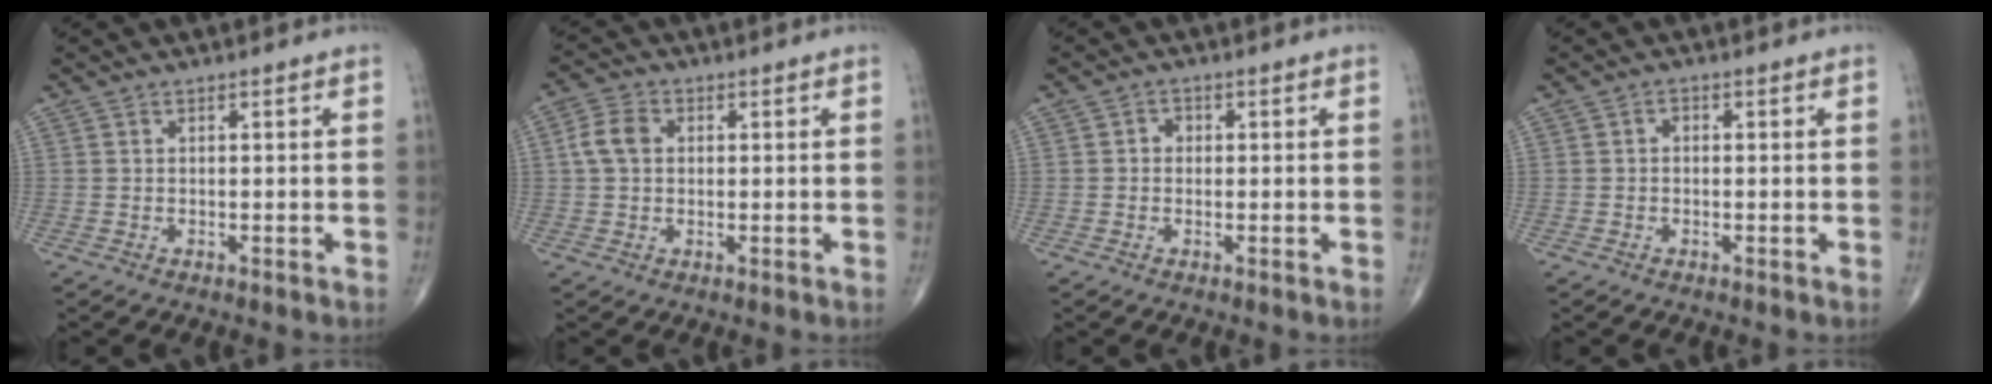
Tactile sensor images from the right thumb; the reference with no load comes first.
{"total": 5.0, "force": [0.7, 3.7, 3.3], "torque": [-0.065, 0.011, 0.009]}
{"total": 1.6, "force": [0.0, 1.4, 0.7], "torque": [-0.001, 0.005, -0.005]}
{"total": 1.2, "force": [-0.1, 0.9, 0.7], "torque": [-0.006, 0.004, -0.006]}